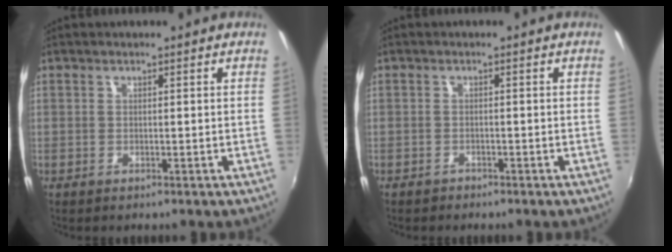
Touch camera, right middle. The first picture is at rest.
{"total": 1.2, "force": [-1.0, 0.6, 0.0], "torque": [-0.004, 0.001, -0.017]}